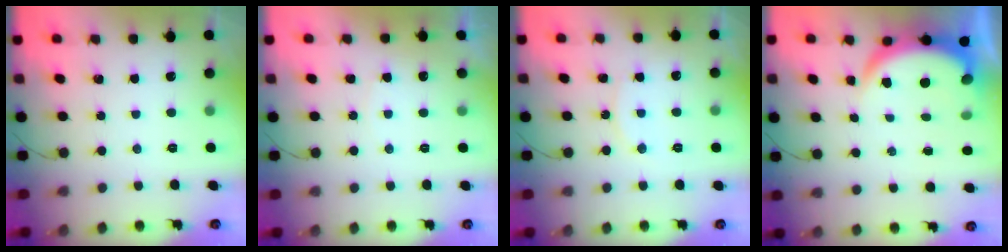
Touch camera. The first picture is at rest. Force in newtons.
{"total": 3.5, "press": 3.5, "slide": 0.4}
{"total": 7.4, "press": 7.4, "slide": 0.1}
{"total": 6.3, "press": 6.3, "slide": 0.4}